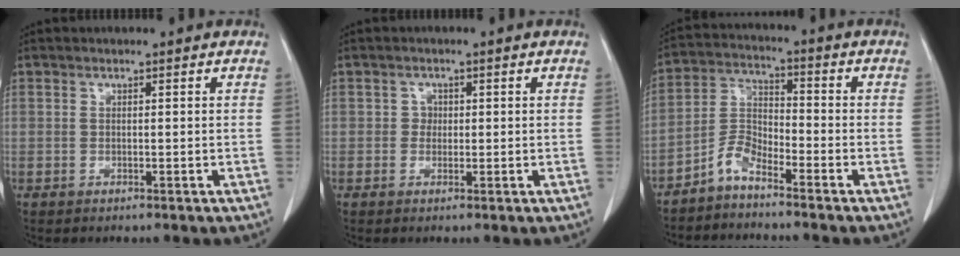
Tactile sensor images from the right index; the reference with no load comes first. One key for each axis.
{"total": 1.2, "fx": 0.1, "fy": 1.1, "fz": 0.4, "tx": -0.002, "ty": 0.003, "tz": 0.000}
{"total": 4.8, "fx": -3.9, "fy": 1.5, "fz": 2.3, "tx": -0.050, "ty": 0.000, "tz": -0.086}